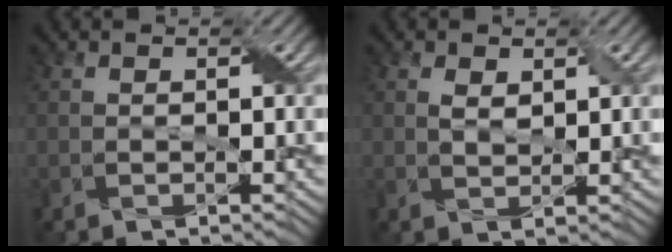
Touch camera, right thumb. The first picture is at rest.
{"total": 1.9, "force": [0.8, 1.1, 1.4], "torque": [-0.031, -0.002, 0.017]}